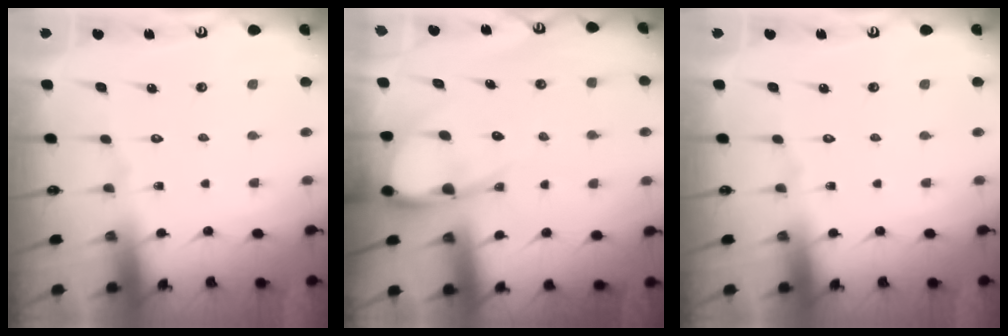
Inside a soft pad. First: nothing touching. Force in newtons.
{"total": 8.2, "press": 8.2, "slide": 0.8}
{"total": 0.0}